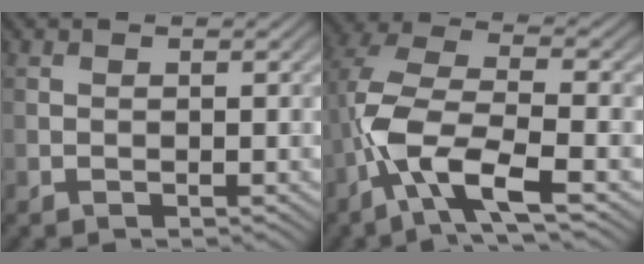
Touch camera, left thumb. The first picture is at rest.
{"total": 9.9, "force": [-4.0, 3.4, 8.3], "torque": [-0.184, 0.000, -0.091]}